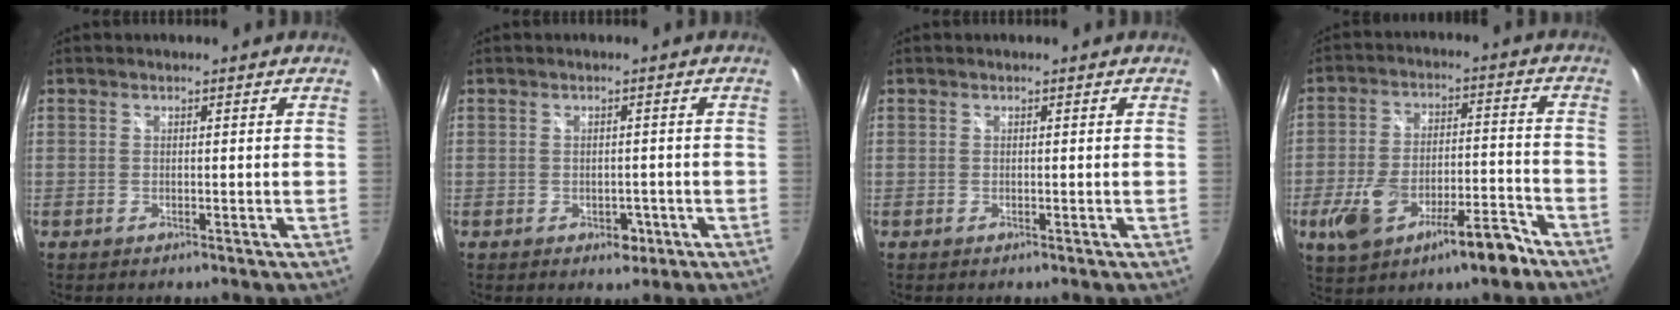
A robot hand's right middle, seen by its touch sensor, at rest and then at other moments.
{"total": 2.8, "force": [-1.1, 2.1, 1.4], "torque": [-0.022, -0.002, -0.009]}
{"total": 0.0}
{"total": 13.5, "force": [-7.5, 5.1, 10.0], "torque": [-0.192, 0.002, -0.114]}